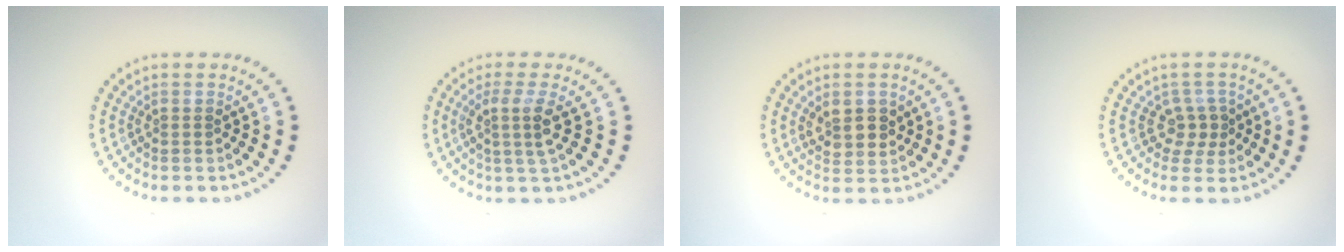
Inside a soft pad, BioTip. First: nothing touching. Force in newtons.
{"total": 2.6, "press": 2.0, "slide": 1.7}
{"total": 2.6, "press": 2.5, "slide": 0.8}
{"total": 2.1, "press": 1.6, "slide": 1.4}